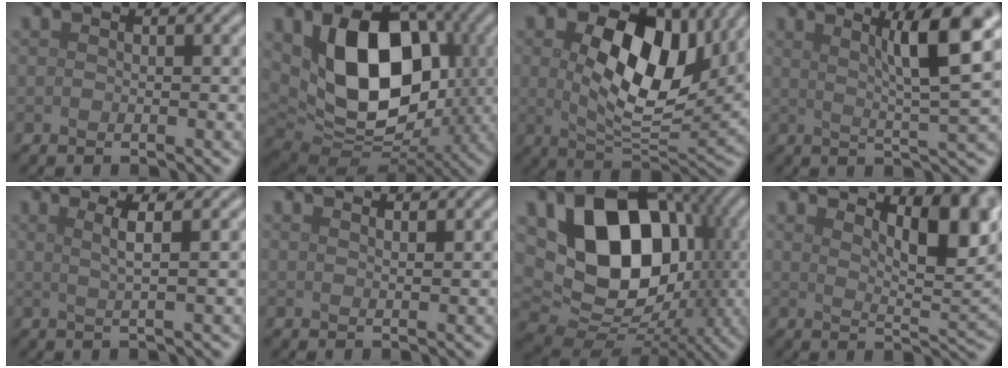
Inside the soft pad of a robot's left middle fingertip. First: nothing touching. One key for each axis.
{"total": 12.1, "fx": 1.7, "fy": 8.2, "fz": 8.7, "tx": -0.146, "ty": -0.019, "tz": 0.037}
{"total": 11.8, "fx": 2.8, "fy": 7.0, "fz": 9.1, "tx": -0.155, "ty": -0.010, "tz": 0.053}
{"total": 8.1, "fx": 3.4, "fy": 1.2, "fz": 7.3, "tx": -0.095, "ty": 0.011, "tz": 0.054}
{"total": 2.4, "fx": 0.8, "fy": 0.5, "fz": 2.2, "tx": -0.037, "ty": 0.003, "tz": 0.009}
{"total": 1.3, "fx": 1.1, "fy": 0.3, "fz": 0.6, "tx": -0.003, "ty": -0.001, "tz": 0.011}
{"total": 14.7, "fx": 1.9, "fy": 10.9, "fz": 9.8, "tx": -0.153, "ty": -0.004, "tz": 0.031}
{"total": 6.9, "fx": 3.6, "fy": 2.2, "fz": 5.4, "tx": -0.072, "ty": 0.000, "tz": 0.058}